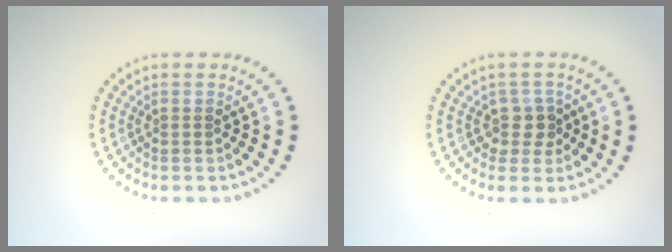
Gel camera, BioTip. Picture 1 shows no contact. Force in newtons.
{"total": 2.2, "press": 1.7, "slide": 1.4}